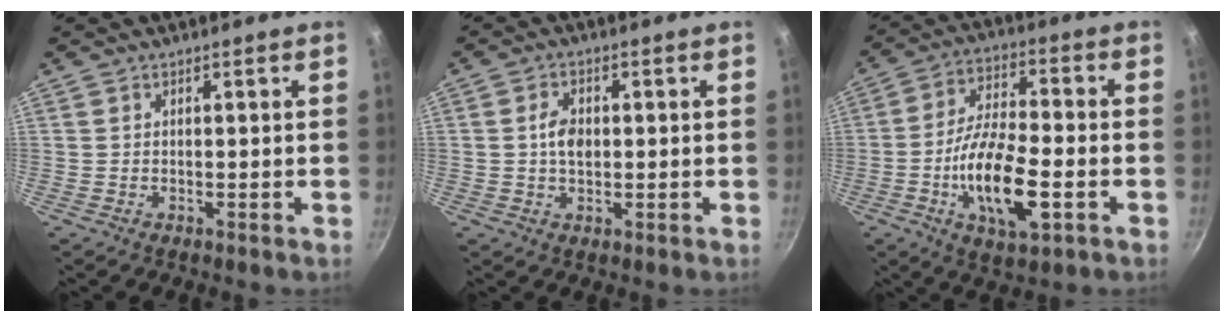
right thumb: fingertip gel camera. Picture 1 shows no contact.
{"total": 4.5, "force": [0.3, 3.0, 3.3], "torque": [-0.046, 0.006, 0.001]}
{"total": 15.5, "force": [-4.4, 6.0, 13.6], "torque": [-0.244, 0.022, -0.083]}